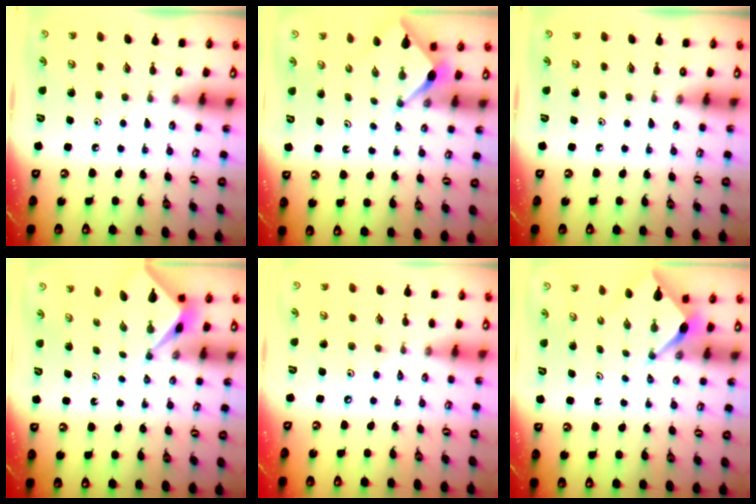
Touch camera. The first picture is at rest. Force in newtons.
{"total": 2.6, "press": 2.6, "slide": 0.3}
{"total": 0.0}
{"total": 2.0, "press": 2.0, "slide": 0.2}
{"total": 5.5, "press": 5.4, "slide": 0.8}
{"total": 2.5, "press": 2.4, "slide": 0.3}